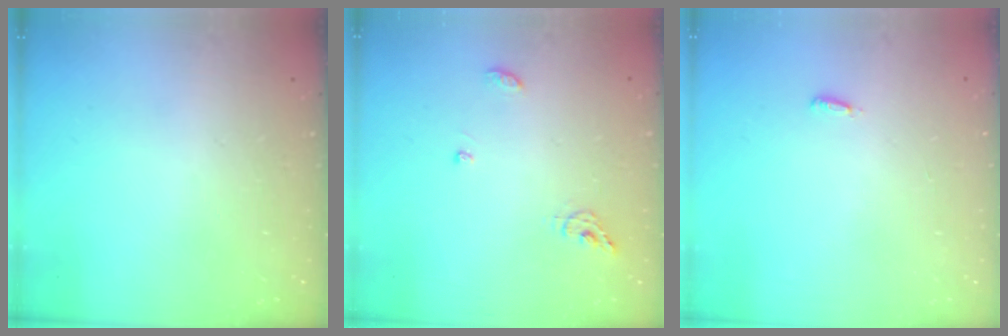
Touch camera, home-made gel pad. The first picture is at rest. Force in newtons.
{"total": 6.8, "press": 6.8, "slide": 0.5}
{"total": 2.9, "press": 2.8, "slide": 0.9}